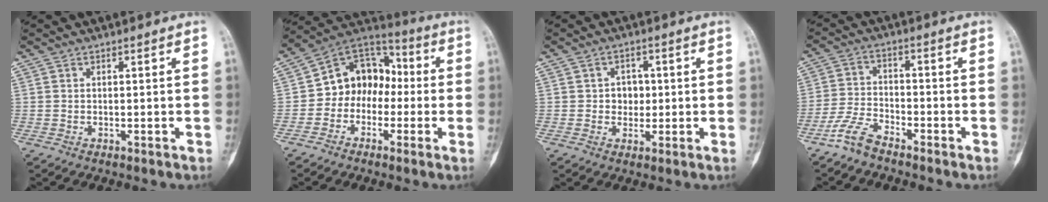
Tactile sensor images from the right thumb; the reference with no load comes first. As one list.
[{"total": 12.0, "force": [-1.5, 9.6, 7.0], "torque": [-0.073, 0.051, -0.043]}, {"total": 3.7, "force": [0.2, 3.1, 1.9], "torque": [-0.005, 0.006, 0.001]}, {"total": 5.6, "force": [-4.7, 1.8, 2.4], "torque": [-0.056, 0.021, -0.100]}]